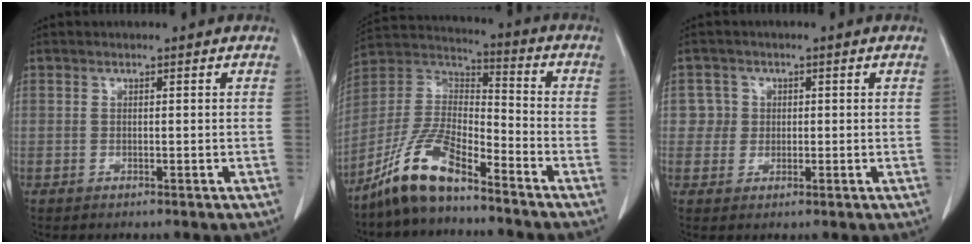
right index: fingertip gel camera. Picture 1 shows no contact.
{"total": 11.9, "force": [-8.9, 2.9, 7.3], "torque": [-0.159, 0.013, -0.174]}
{"total": 2.8, "force": [0.5, 2.8, -0.3], "torque": [0.023, 0.003, 0.003]}